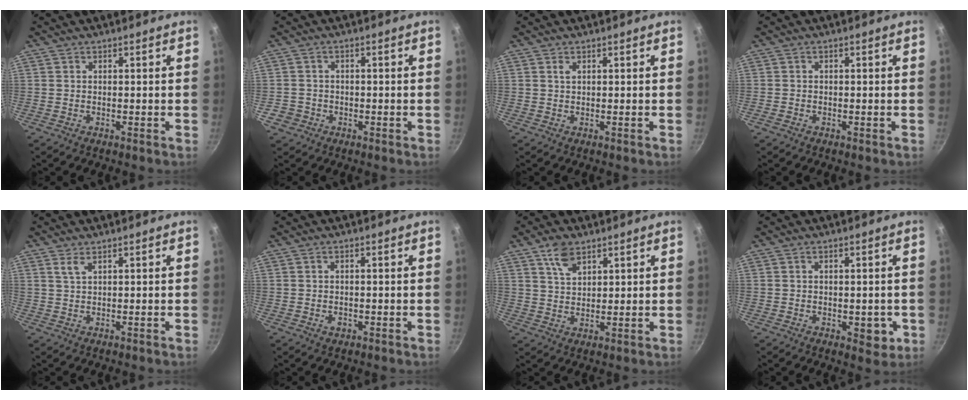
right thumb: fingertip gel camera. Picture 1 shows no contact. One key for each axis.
{"total": 2.9, "fx": -1.2, "fy": 2.6, "fz": 0.3, "tx": 0.006, "ty": 0.018, "tz": -0.016}
{"total": 0.6, "fx": 0.3, "fy": 0.3, "fz": 0.5, "tx": -0.009, "ty": 0.000, "tz": 0.007}
{"total": 0.6, "fx": -0.5, "fy": 0.4, "fz": -0.1, "tx": -0.003, "ty": 0.004, "tz": -0.010}
{"total": 1.8, "fx": 1.0, "fy": 0.4, "fz": 1.5, "tx": -0.032, "ty": -0.002, "tz": 0.024}
{"total": 1.4, "fx": -0.4, "fy": 1.0, "fz": 1.0, "tx": -0.015, "ty": 0.001, "tz": -0.005}
{"total": 5.8, "fx": 3.5, "fy": 3.1, "fz": 3.5, "tx": -0.052, "ty": -0.014, "tz": 0.071}
{"total": 4.7, "fx": -0.9, "fy": 2.6, "fz": 3.9, "tx": -0.027, "ty": 0.003, "tz": -0.006}